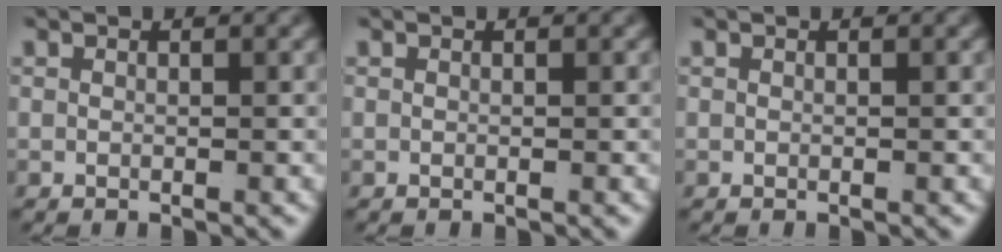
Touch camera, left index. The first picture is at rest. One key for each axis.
{"total": 0.0}
{"total": 0.0}